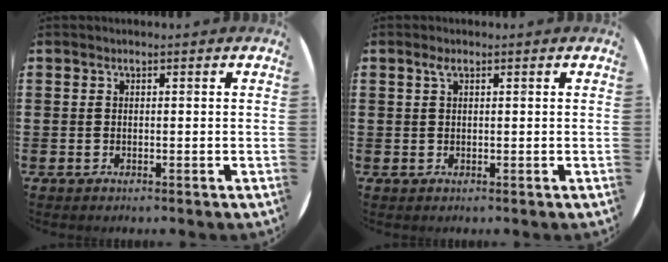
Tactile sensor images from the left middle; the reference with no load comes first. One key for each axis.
{"total": 1.0, "fx": 0.6, "fy": 0.4, "fz": 0.8, "tx": -0.016, "ty": 0.003, "tz": 0.009}